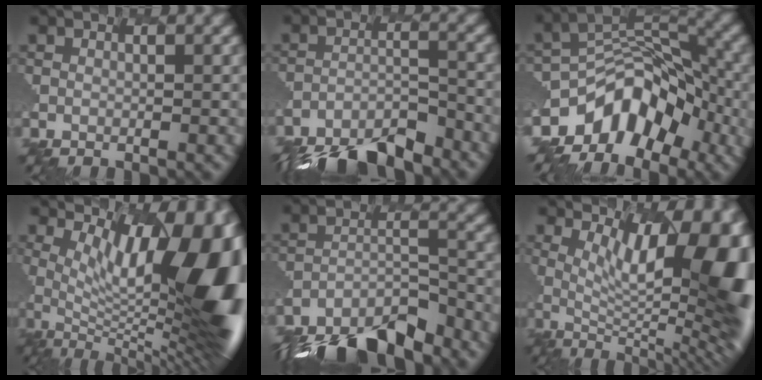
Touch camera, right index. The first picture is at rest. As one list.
[{"total": 9.9, "force": [-9.0, 2.4, 3.1], "torque": [-0.064, -0.017, -0.137]}, {"total": 6.9, "force": [-5.0, 4.0, 2.6], "torque": [-0.030, 0.001, -0.099]}, {"total": 15.7, "force": [3.3, 6.3, 14.0], "torque": [-0.192, -0.007, 0.070]}, {"total": 11.2, "force": [-10.1, 3.3, 3.7], "torque": [-0.085, -0.004, -0.154]}, {"total": 14.2, "force": [3.0, 5.1, 12.9], "torque": [-0.170, -0.013, 0.061]}]